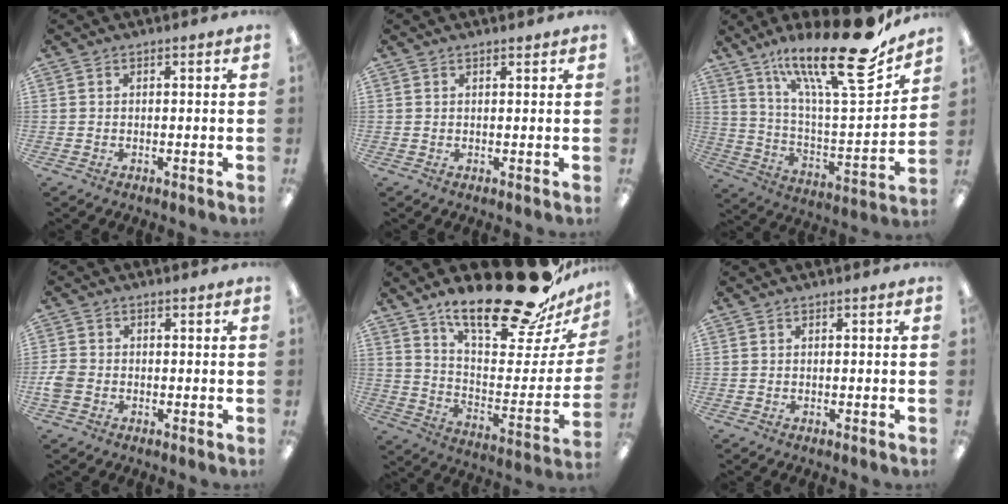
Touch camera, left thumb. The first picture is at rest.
{"total": 0.8, "force": [0.7, 0.2, 0.3], "torque": [0.002, -0.004, 0.012]}
{"total": 25.4, "force": [18.4, 5.7, 16.7], "torque": [-0.260, -0.124, 0.298]}
{"total": 3.5, "force": [-1.0, 2.7, 1.9], "torque": [-0.036, 0.006, -0.018]}
{"total": 25.3, "force": [19.7, 6.9, 14.3], "torque": [-0.196, -0.144, 0.322]}
{"total": 0.0}